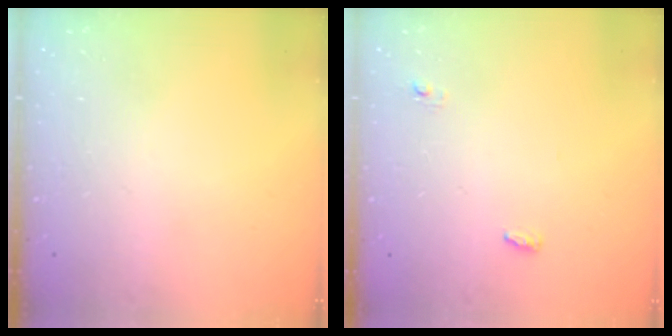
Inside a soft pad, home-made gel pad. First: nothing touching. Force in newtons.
{"total": 3.6, "press": 3.4, "slide": 1.0}